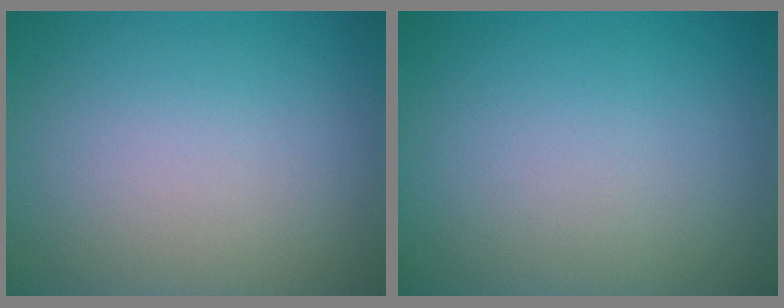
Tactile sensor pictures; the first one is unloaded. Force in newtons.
{"total": 0.0}